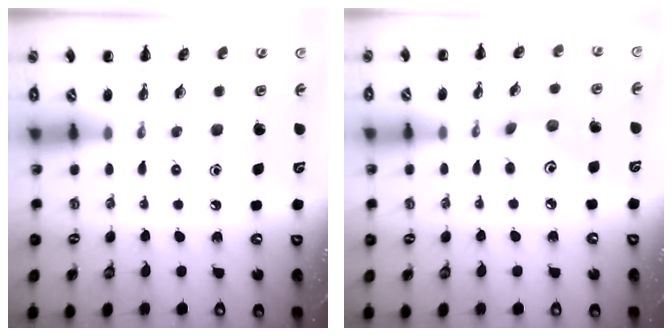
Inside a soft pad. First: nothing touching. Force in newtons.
{"total": 3.4, "press": 3.3, "slide": 0.9}